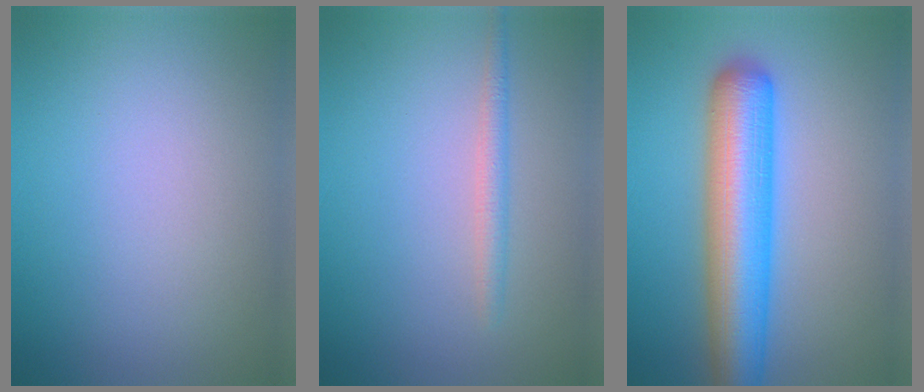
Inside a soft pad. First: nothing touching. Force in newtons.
{"total": 1.5, "press": 1.5, "slide": 0.0}
{"total": 8.6, "press": 8.6, "slide": 0.2}